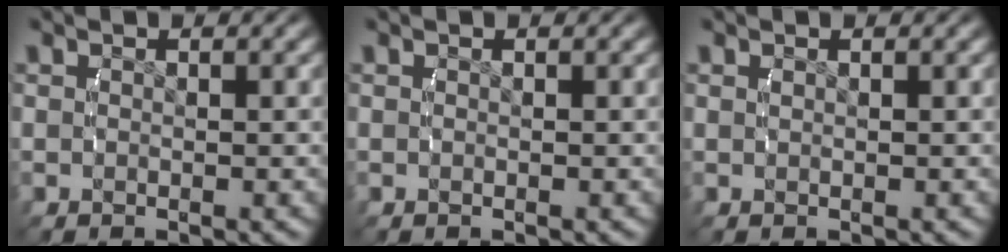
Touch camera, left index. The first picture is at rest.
{"total": 0.0}
{"total": 0.6, "force": [0.0, -0.6, -0.1], "torque": [-0.003, -0.005, 0.005]}